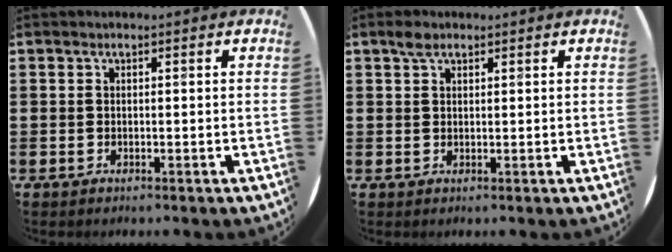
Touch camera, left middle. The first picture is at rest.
{"total": 1.8, "force": [1.3, 1.0, 0.9], "torque": [-0.012, 0.002, 0.022]}